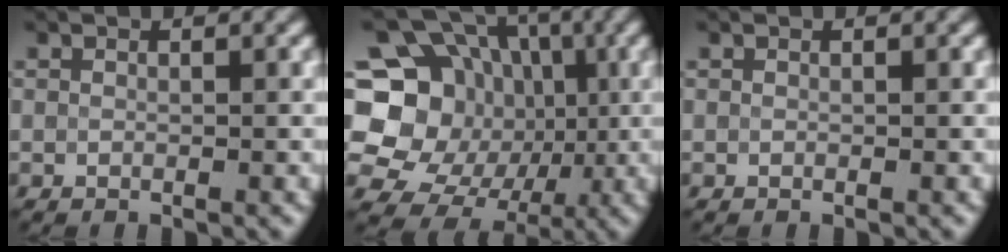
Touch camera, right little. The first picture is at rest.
{"total": 15.2, "force": [-1.2, 13.5, 7.0], "torque": [-0.138, -0.003, -0.028]}
{"total": 0.0}